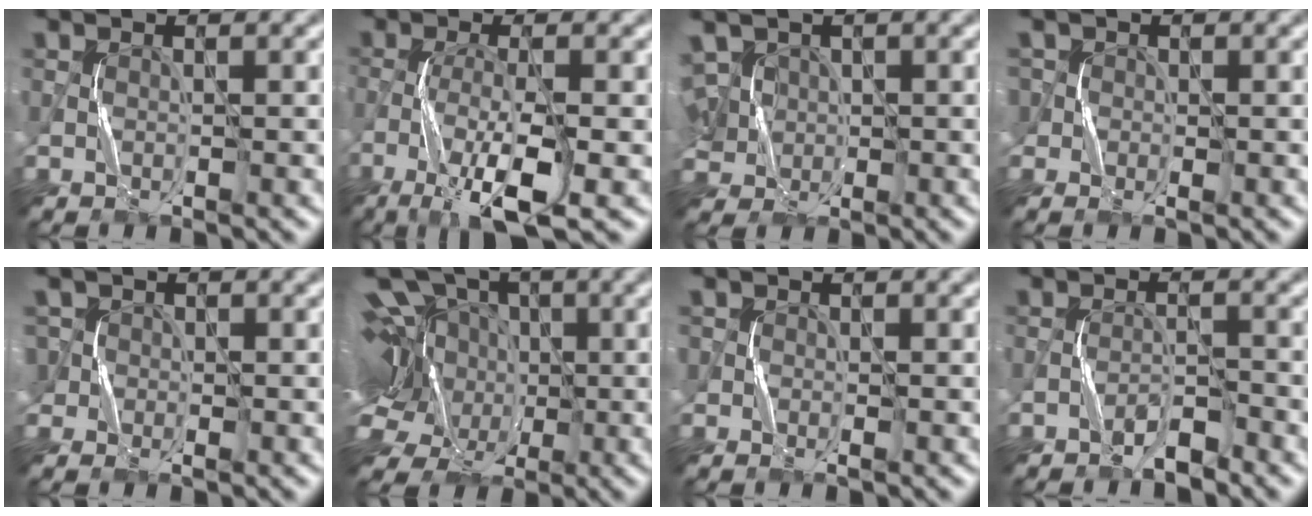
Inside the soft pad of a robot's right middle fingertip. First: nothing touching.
{"total": 6.7, "force": [-3.2, 1.3, 5.7], "torque": [-0.111, -0.002, -0.062]}
{"total": 4.7, "force": [1.2, 3.7, 2.6], "torque": [-0.085, 0.021, 0.032]}
{"total": 1.9, "force": [-0.2, 1.8, 0.8], "torque": [-0.007, 0.000, -0.007]}
{"total": 2.7, "force": [0.0, 2.5, 1.0], "torque": [-0.012, 0.004, -0.006]}
{"total": 14.5, "force": [2.1, 10.9, 9.3], "torque": [-0.182, 0.042, -0.010]}
{"total": 1.1, "force": [-0.3, 0.9, 0.7], "torque": [-0.006, -0.001, -0.007]}
{"total": 1.8, "force": [-1.6, 0.3, 0.8], "torque": [-0.014, 0.009, -0.032]}